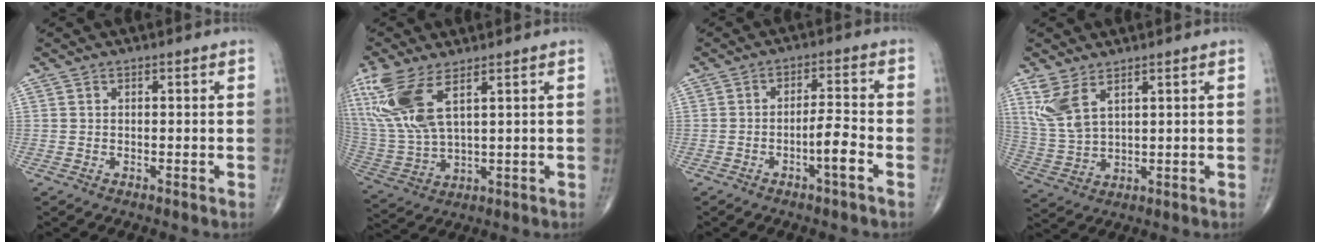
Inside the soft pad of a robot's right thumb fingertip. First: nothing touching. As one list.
[{"total": 14.2, "force": [6.6, 5.3, 11.3], "torque": [-0.270, -0.018, 0.145]}, {"total": 5.2, "force": [-2.4, 0.5, 4.6], "torque": [-0.084, 0.020, -0.042]}, {"total": 7.5, "force": [4.2, 3.3, 5.2], "torque": [-0.115, -0.014, 0.098]}]